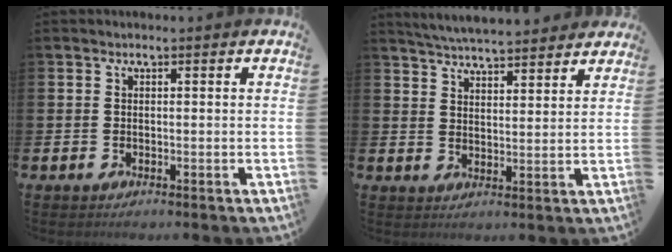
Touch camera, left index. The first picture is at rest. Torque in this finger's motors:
{"motor_torque": [0.54, -0.70, 0.13, 0.15]}